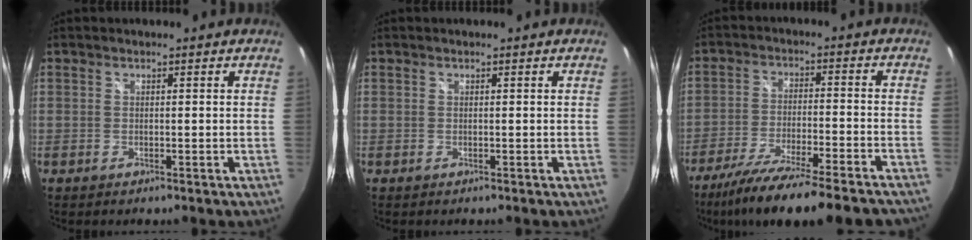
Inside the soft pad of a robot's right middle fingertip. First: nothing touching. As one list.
[{"total": 0.0}, {"total": 20.3, "force": [-17.2, 1.8, 10.7], "torque": [-0.198, -0.050, -0.262]}]